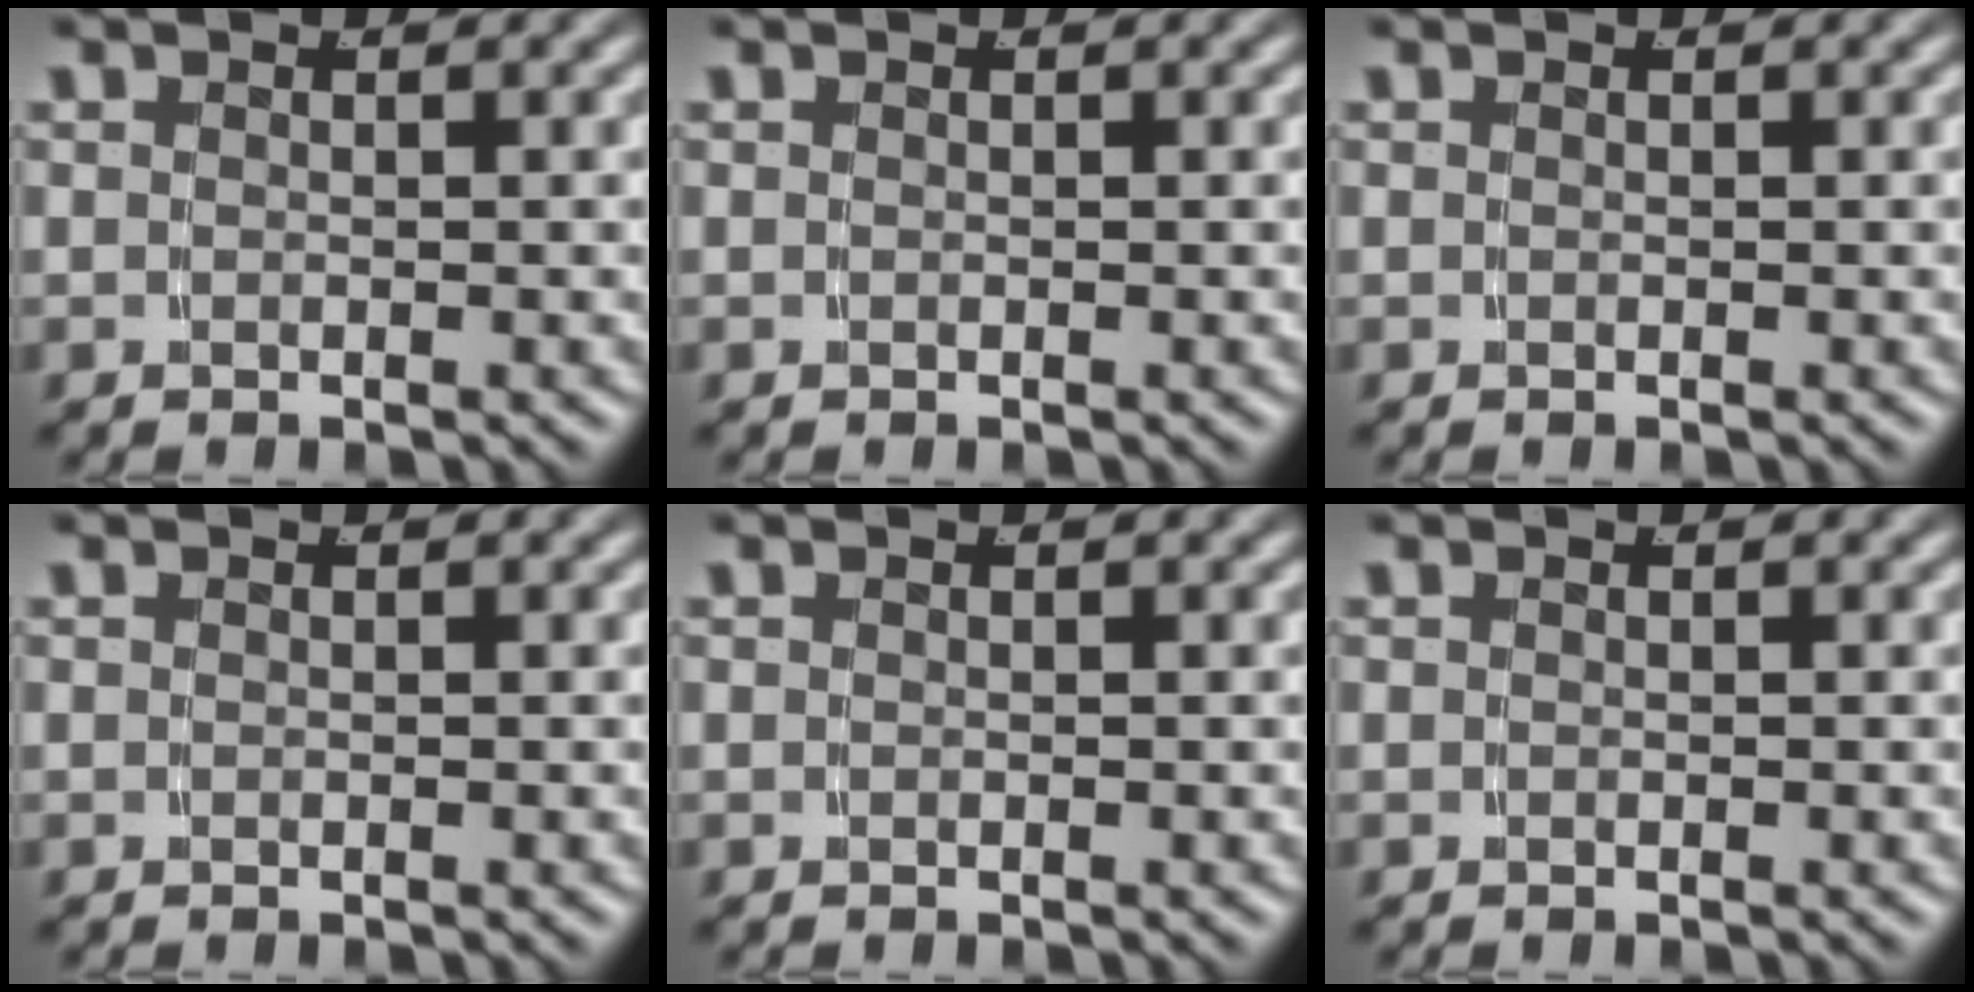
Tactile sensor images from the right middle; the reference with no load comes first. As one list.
[{"total": 0.0}, {"total": 0.0}, {"total": 0.0}, {"total": 0.0}, {"total": 0.0}]